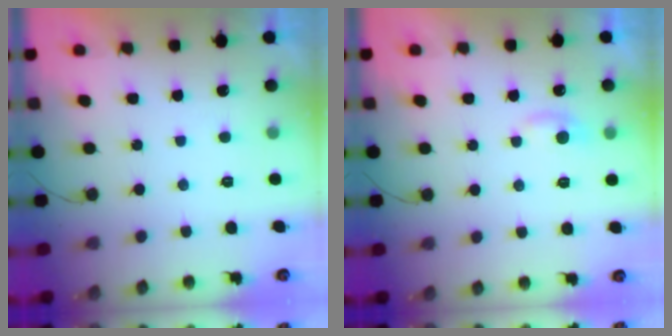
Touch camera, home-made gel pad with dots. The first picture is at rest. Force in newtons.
{"total": 4.6, "press": 4.5, "slide": 0.6}